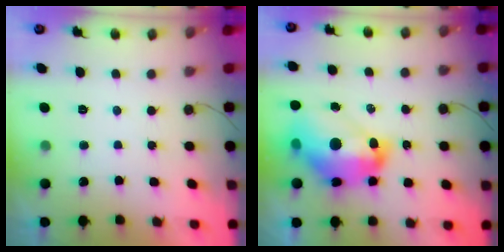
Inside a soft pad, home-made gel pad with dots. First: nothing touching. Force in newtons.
{"total": 20.0, "press": 19.9, "slide": 1.4}